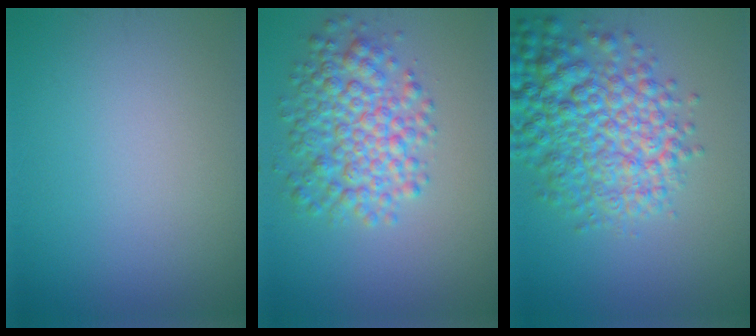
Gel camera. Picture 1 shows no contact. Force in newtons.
{"total": 5.7, "press": 5.7, "slide": 0.1}
{"total": 8.1, "press": 8.1, "slide": 0.3}